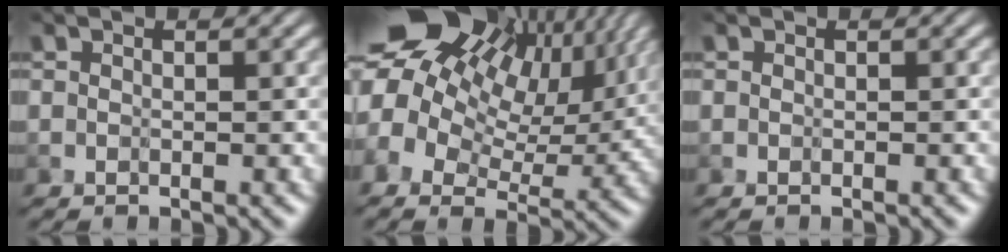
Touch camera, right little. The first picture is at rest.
{"total": 19.5, "force": [8.0, 13.7, 11.4], "torque": [-0.244, 0.040, 0.137]}
{"total": 0.0}